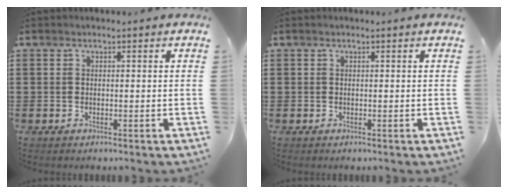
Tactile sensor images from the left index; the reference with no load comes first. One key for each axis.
{"total": 0.0}